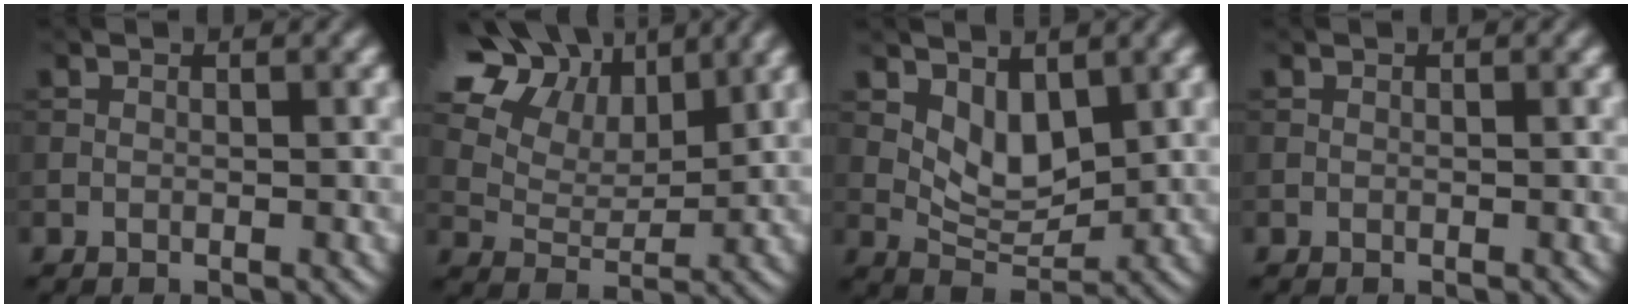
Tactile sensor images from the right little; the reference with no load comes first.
{"total": 13.9, "force": [8.5, 8.1, 7.4], "torque": [-0.167, 0.041, 0.154]}
{"total": 2.5, "force": [1.0, 1.2, 2.0], "torque": [-0.047, -0.008, 0.039]}
{"total": 0.0}